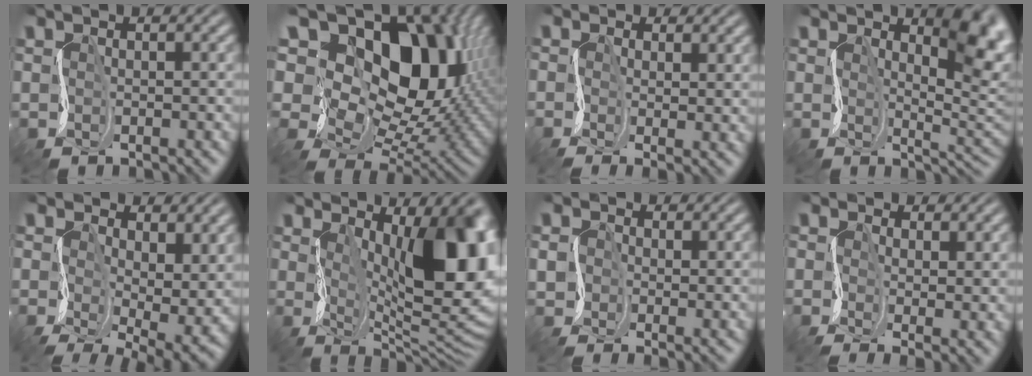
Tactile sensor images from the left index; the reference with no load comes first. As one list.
[{"total": 16.2, "force": [7.1, 9.5, 11.0], "torque": [-0.179, 0.042, 0.091]}, {"total": 1.3, "force": [-0.3, -1.0, -0.8], "torque": [0.019, -0.010, -0.011]}, {"total": 8.3, "force": [3.4, 3.4, 6.7], "torque": [-0.078, 0.004, 0.041]}, {"total": 5.5, "force": [0.1, 2.6, 4.9], "torque": [-0.079, -0.031, -0.004]}, {"total": 11.6, "force": [1.9, 3.9, 10.8], "torque": [-0.124, -0.010, 0.025]}, {"total": 1.4, "force": [-0.7, -0.1, -1.2], "torque": [0.016, -0.009, -0.021]}, {"total": 0.8, "force": [-0.1, -0.7, -0.2], "torque": [0.009, -0.013, -0.008]}]